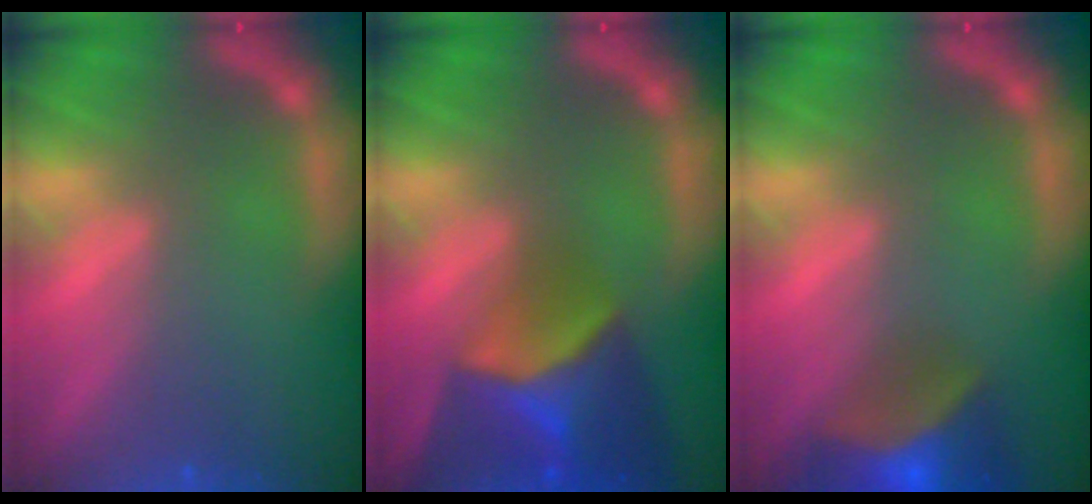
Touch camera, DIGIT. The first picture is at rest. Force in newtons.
{"total": 8.9}
{"total": 8.4}